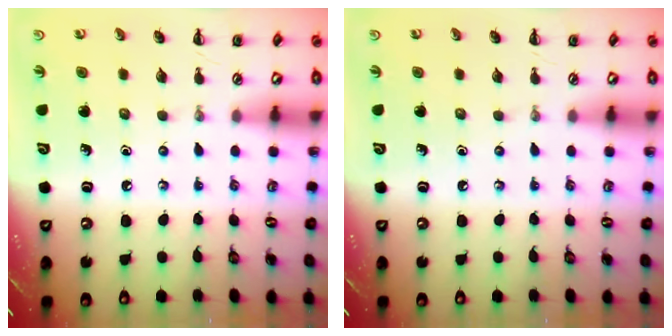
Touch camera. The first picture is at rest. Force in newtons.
{"total": 0.0}